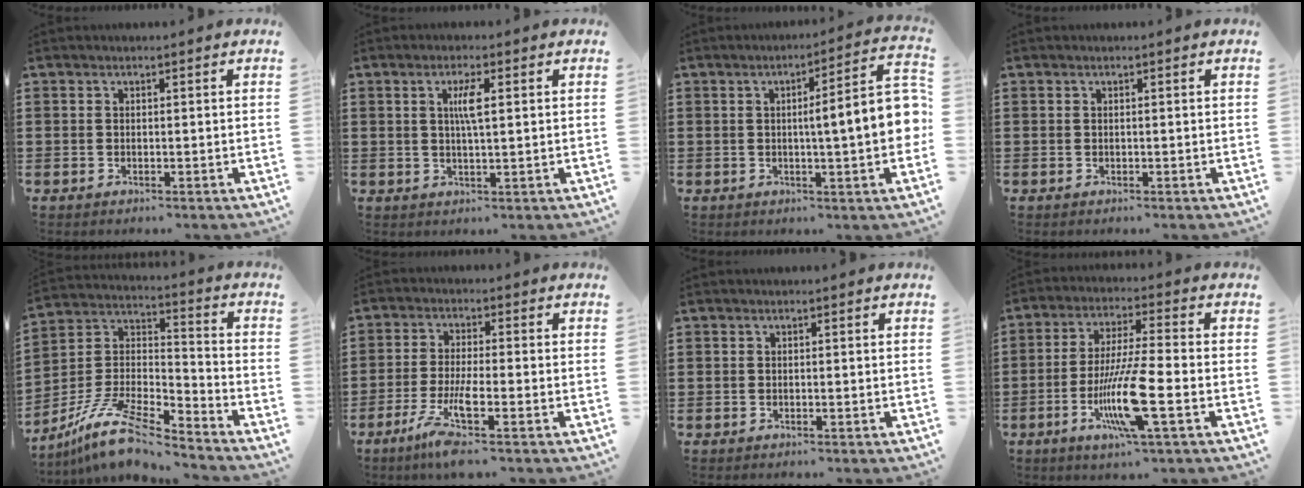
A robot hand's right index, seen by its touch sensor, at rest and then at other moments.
{"total": 3.4, "force": [0.8, 0.5, 3.3], "torque": [-0.066, 0.004, 0.010]}
{"total": 8.8, "force": [0.0, 0.9, 8.8], "torque": [-0.130, -0.011, -0.010]}
{"total": 0.0}
{"total": 11.4, "force": [-9.3, 2.1, 6.3], "torque": [-0.140, 0.016, -0.189]}
{"total": 6.1, "force": [-3.5, 0.7, 4.9], "torque": [-0.118, -0.019, -0.071]}
{"total": 0.0}
{"total": 11.9, "force": [-3.9, 1.4, 11.2], "torque": [-0.229, -0.016, -0.078]}